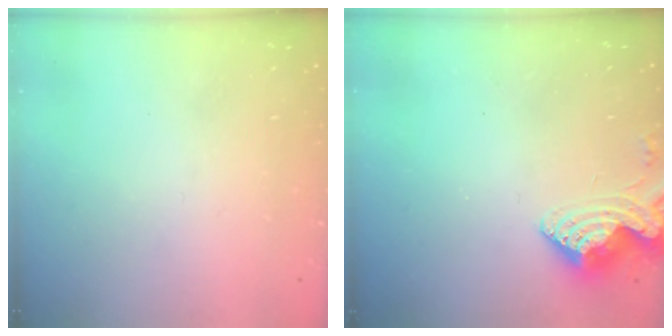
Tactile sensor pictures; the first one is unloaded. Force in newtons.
{"total": 7.8, "press": 7.7, "slide": 0.8}